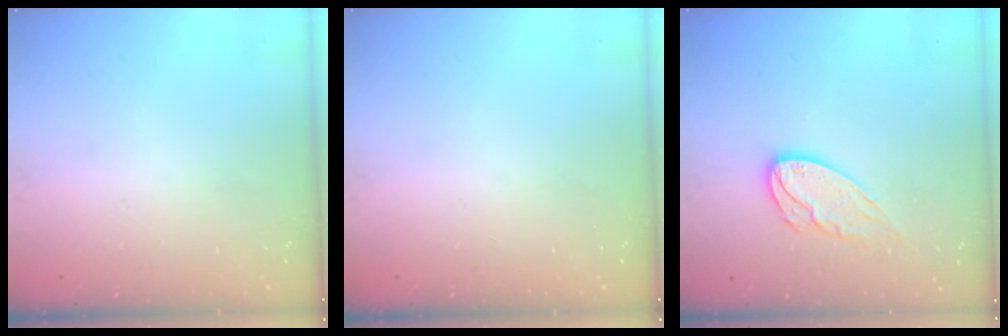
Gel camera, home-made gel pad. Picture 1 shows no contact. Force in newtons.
{"total": 0.0}
{"total": 11.5, "press": 11.4, "slide": 1.1}